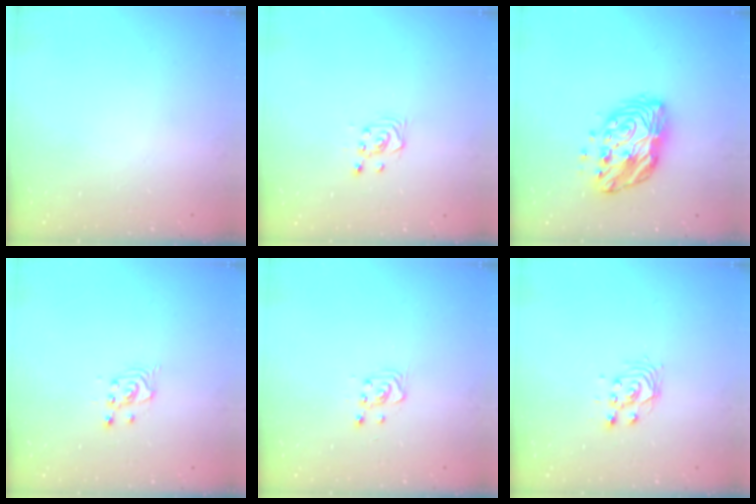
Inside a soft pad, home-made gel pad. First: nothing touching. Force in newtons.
{"total": 3.6, "press": 3.5, "slide": 1.2}
{"total": 12.7, "press": 12.7, "slide": 0.6}
{"total": 2.6, "press": 2.5, "slide": 0.3}
{"total": 2.8, "press": 2.7, "slide": 0.7}
{"total": 4.4, "press": 4.4, "slide": 0.2}